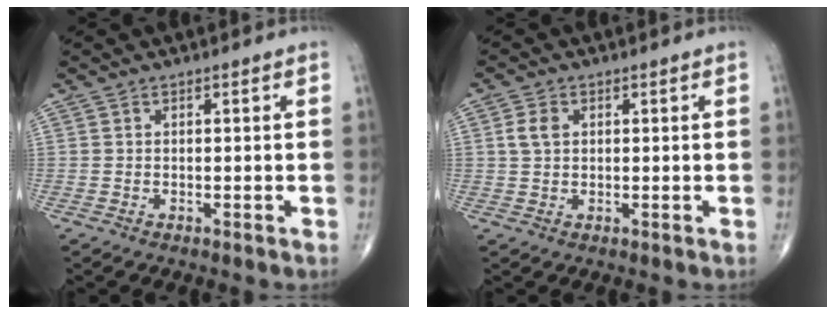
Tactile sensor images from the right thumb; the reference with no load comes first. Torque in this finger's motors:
{"motor_torque": [-0.16, 0.16, 0.29, 0.16, 0.01]}